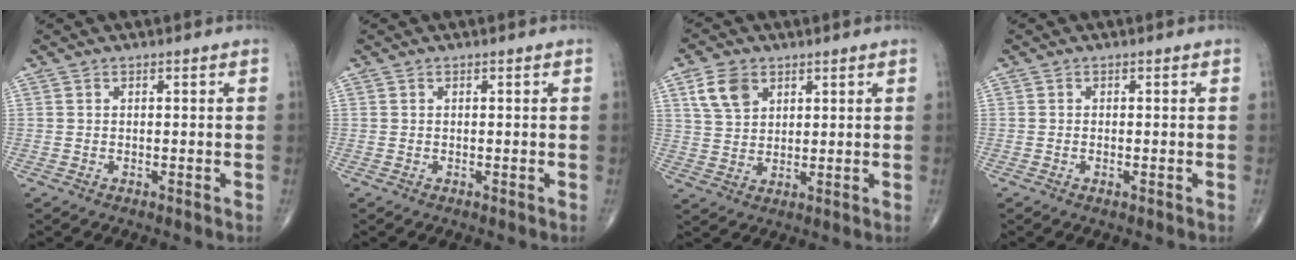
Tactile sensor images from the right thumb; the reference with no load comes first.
{"total": 0.0}
{"total": 6.7, "force": [3.3, 4.6, 3.7], "torque": [-0.055, -0.008, 0.065]}
{"total": 0.7, "force": [-0.3, 0.2, 0.6], "torque": [-0.012, -0.002, -0.006]}